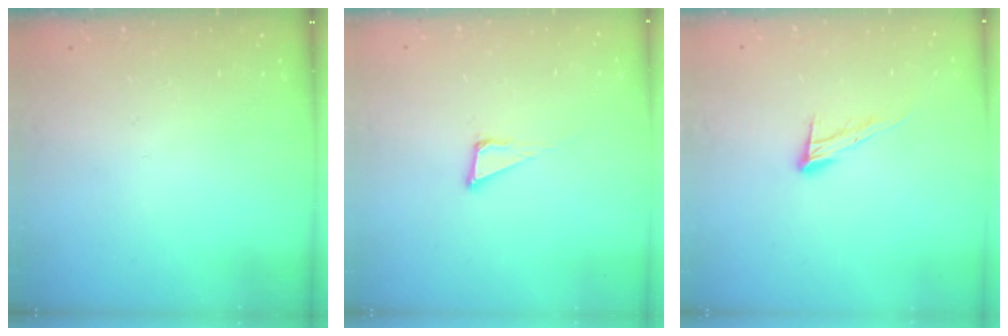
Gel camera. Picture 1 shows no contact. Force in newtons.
{"total": 3.8, "press": 3.7, "slide": 0.2}
{"total": 9.1, "press": 9.1, "slide": 0.6}